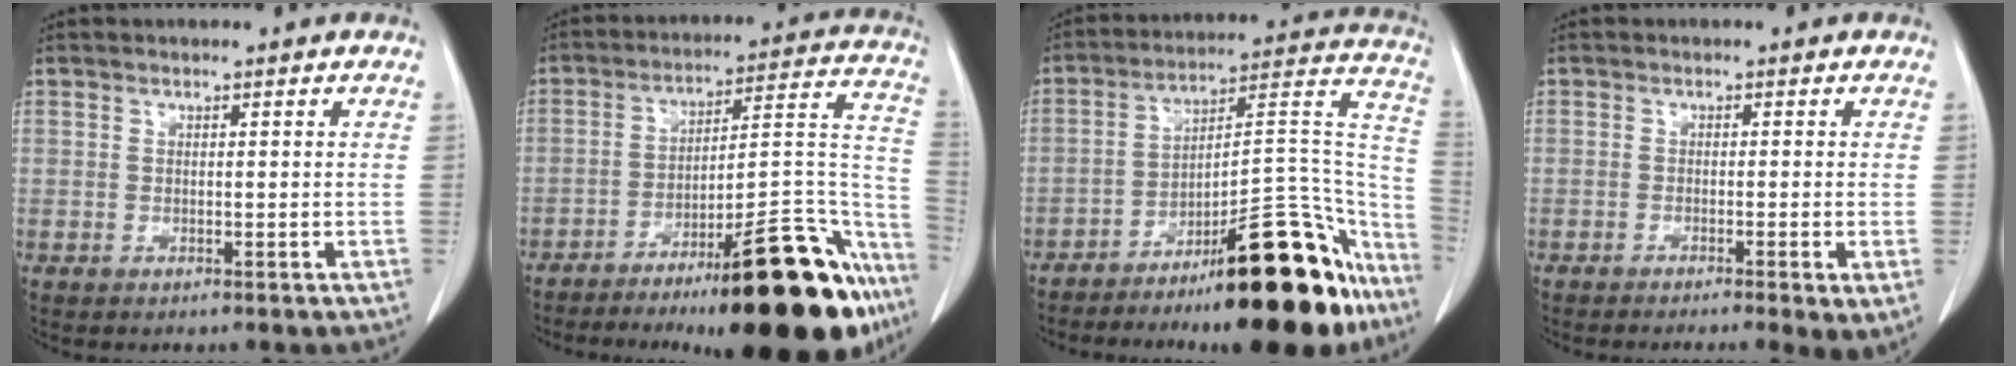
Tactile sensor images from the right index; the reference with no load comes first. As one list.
[{"total": 26.9, "force": [-17.8, 5.2, 19.5], "torque": [-0.179, 0.035, -0.257]}, {"total": 25.2, "force": [-17.6, 5.8, 17.0], "torque": [-0.157, 0.046, -0.258]}, {"total": 5.4, "force": [-3.1, 0.5, 4.3], "torque": [-0.050, -0.014, -0.047]}]